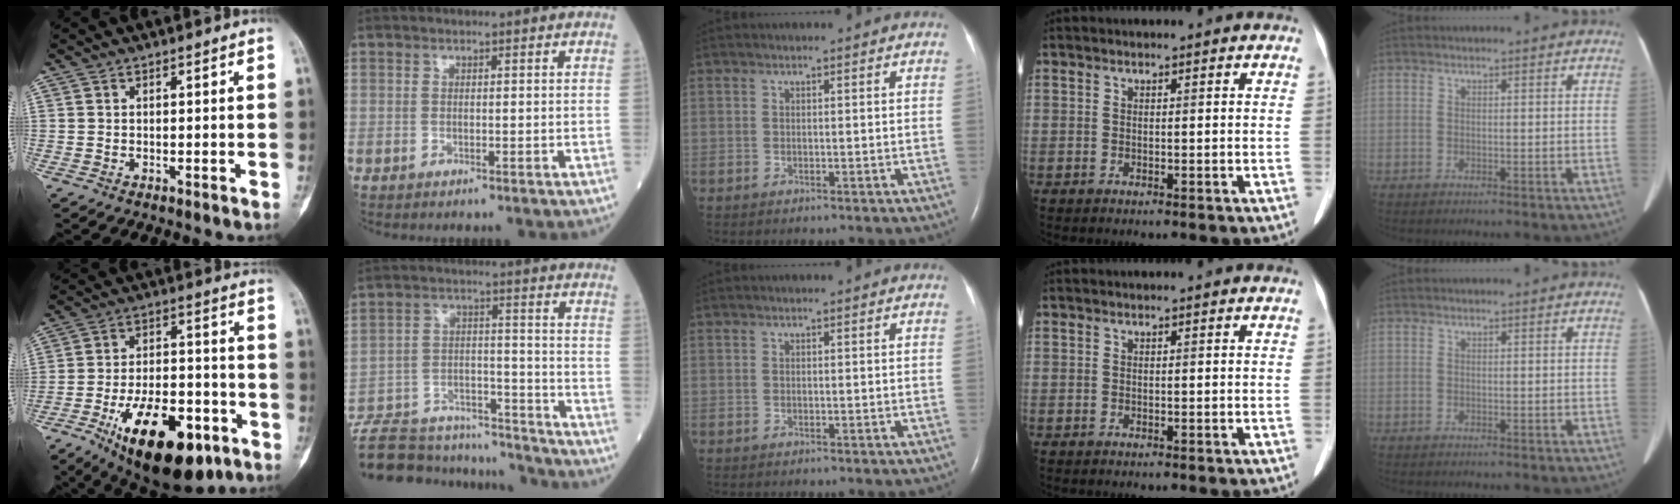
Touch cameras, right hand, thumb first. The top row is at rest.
{"thumb": {"total": 22.3, "force": [-11.1, 10.4, 16.3], "torque": [-0.251, 0.048, -0.161]}, "index": {"total": 22.0, "force": [-20.4, 5.0, 6.5], "torque": [-0.145, 0.002, -0.309]}}